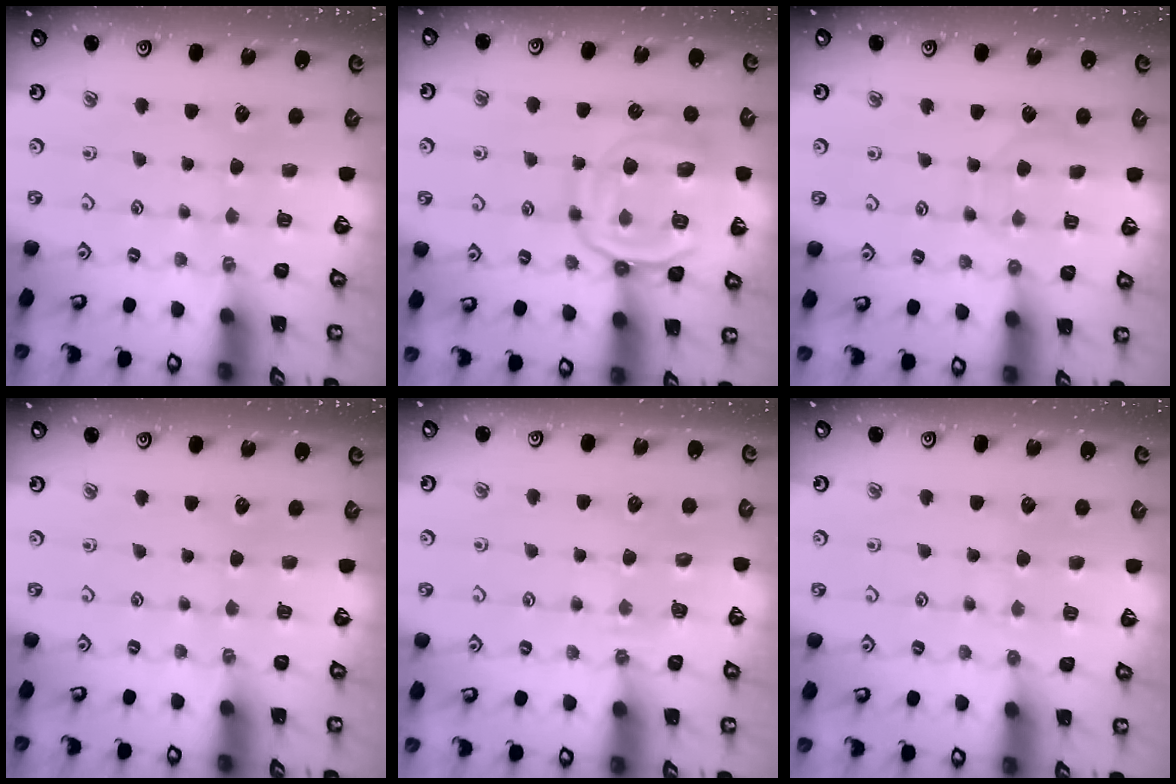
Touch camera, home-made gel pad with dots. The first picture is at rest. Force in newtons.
{"total": 16.2, "press": 16.1, "slide": 1.6}
{"total": 5.7, "press": 5.7, "slide": 0.5}
{"total": 0.0}
{"total": 5.9, "press": 5.8, "slide": 0.7}
{"total": 5.8, "press": 5.8, "slide": 0.8}